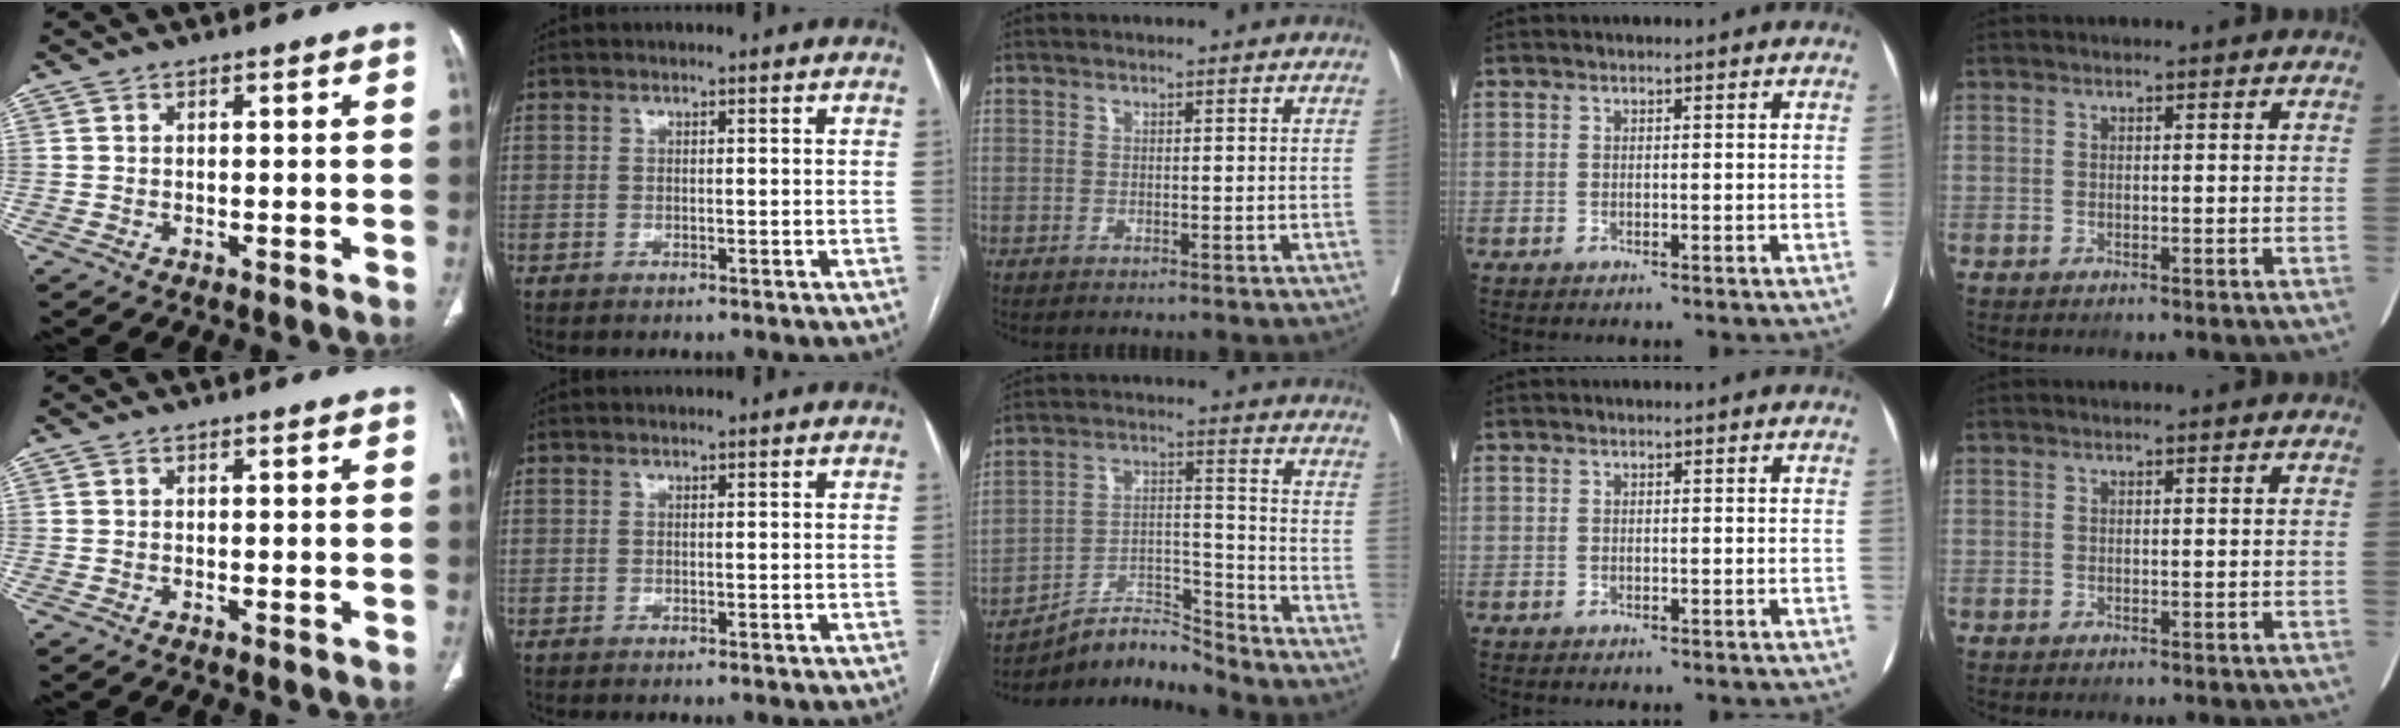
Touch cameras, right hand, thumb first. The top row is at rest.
{"middle": {"total": 8.8, "force": [-8.7, -0.3, 0.7], "torque": [-0.015, 0.032, -0.162]}}